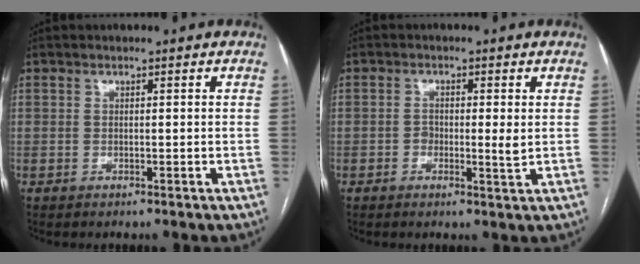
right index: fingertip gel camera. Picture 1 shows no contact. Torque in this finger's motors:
{"motor_torque": [-0.03, 0.17, 0.02, 0.00]}